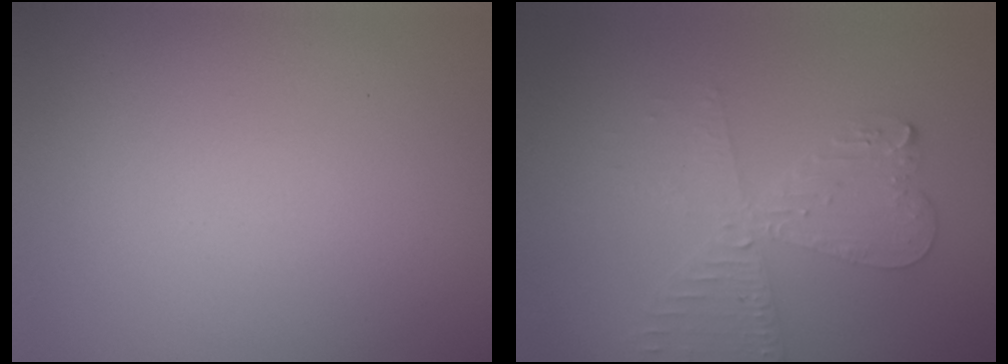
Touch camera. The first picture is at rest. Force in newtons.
{"total": 4.1, "press": 3.6, "slide": 2.1}